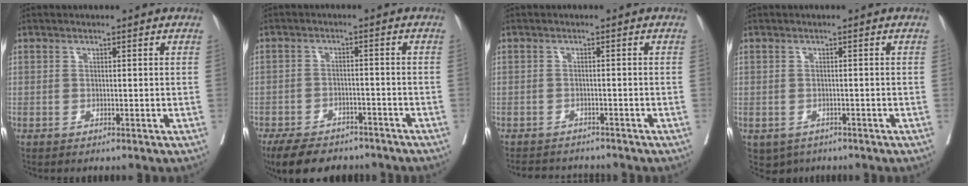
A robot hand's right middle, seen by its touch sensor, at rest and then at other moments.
{"total": 12.6, "force": [-10.3, 5.0, 5.2], "torque": [-0.095, -0.007, -0.148]}
{"total": 6.6, "force": [-6.3, 1.4, 1.5], "torque": [-0.023, -0.004, -0.086]}
{"total": 3.5, "force": [-2.2, 2.5, 1.0], "torque": [-0.014, -0.001, -0.028]}